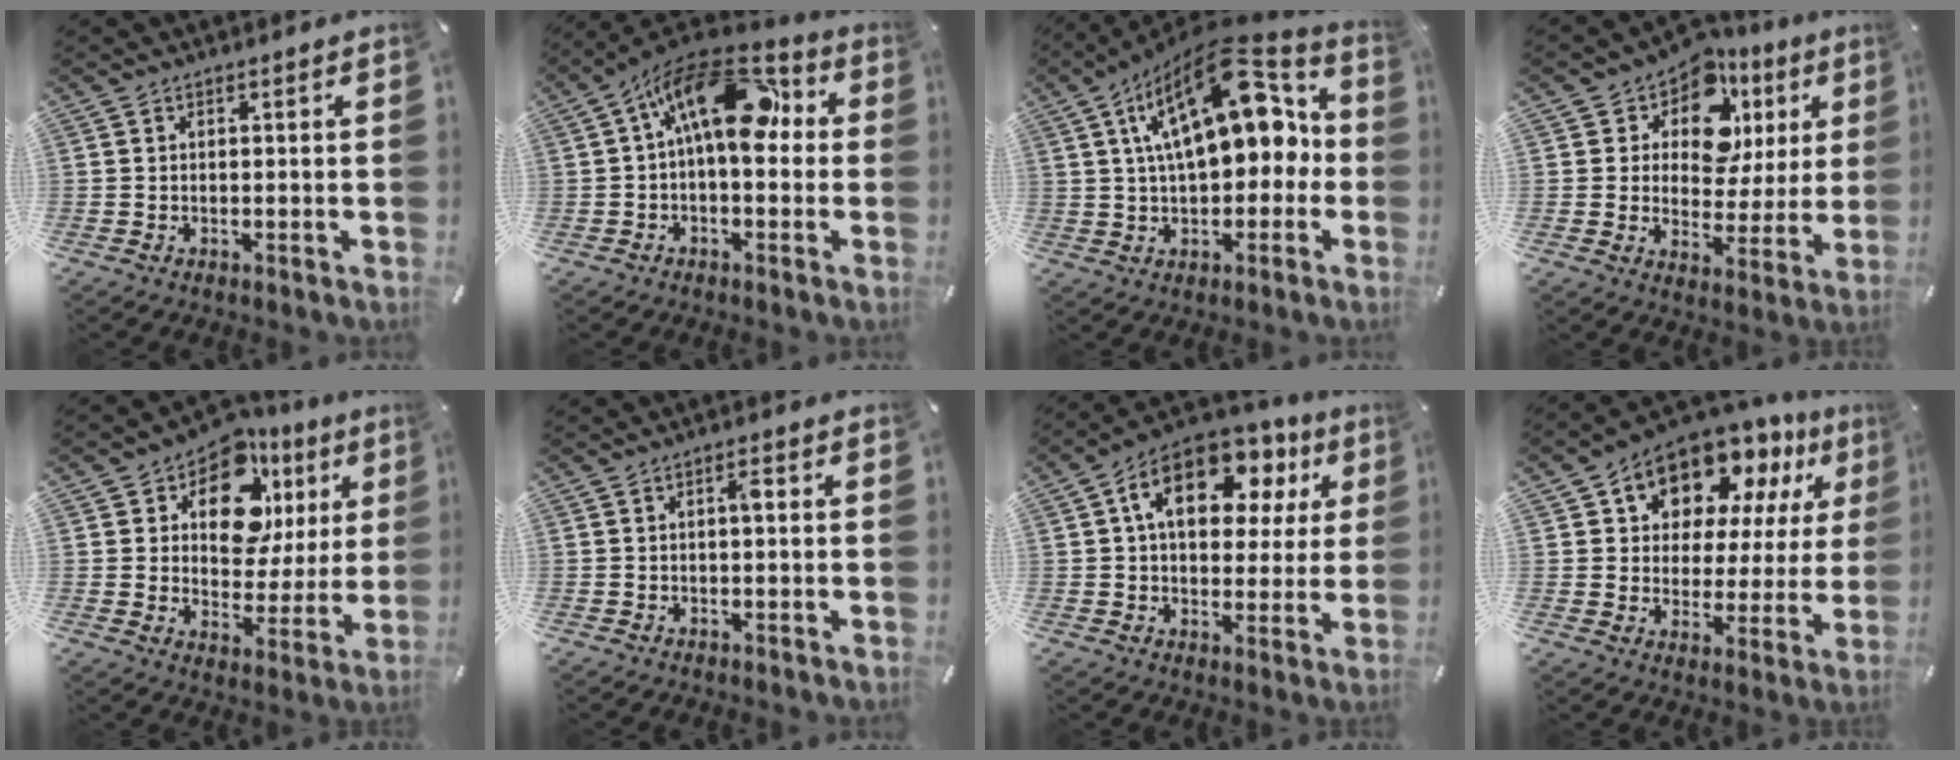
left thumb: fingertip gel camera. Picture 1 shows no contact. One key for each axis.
{"total": 19.1, "fx": 4.1, "fy": 10.1, "fz": 15.6, "tx": -0.252, "ty": -0.011, "tz": 0.064}
{"total": 21.7, "fx": 8.0, "fy": 11.8, "fz": 16.3, "tx": -0.267, "ty": -0.034, "tz": 0.133}
{"total": 11.5, "fx": 6.0, "fy": 8.3, "fz": 5.1, "tx": -0.086, "ty": -0.041, "tz": 0.109}
{"total": 14.0, "fx": 7.3, "fy": 9.5, "fz": 7.1, "tx": -0.115, "ty": -0.042, "tz": 0.132}
{"total": 2.1, "fx": 0.2, "fy": 0.7, "fz": 2.0, "tx": -0.040, "ty": 0.007, "tz": 0.000}
{"total": 16.8, "fx": 7.0, "fy": 10.8, "fz": 10.9, "tx": -0.170, "ty": -0.020, "tz": 0.121}
{"total": 12.1, "fx": 8.9, "fy": 7.6, "fz": 2.9, "tx": -0.060, "ty": -0.073, "tz": 0.164}